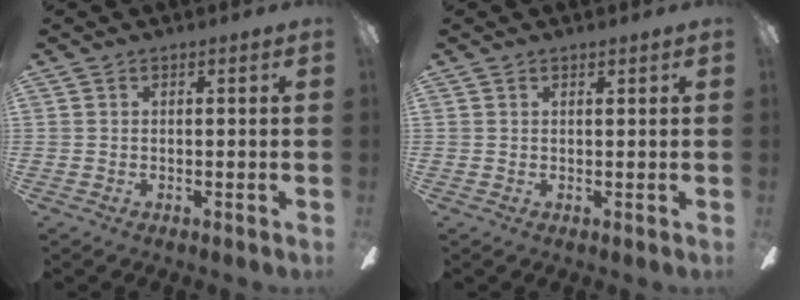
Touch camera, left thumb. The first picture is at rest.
{"total": 0.7, "force": [0.7, 0.2, 0.1], "torque": [0.004, -0.003, 0.011]}